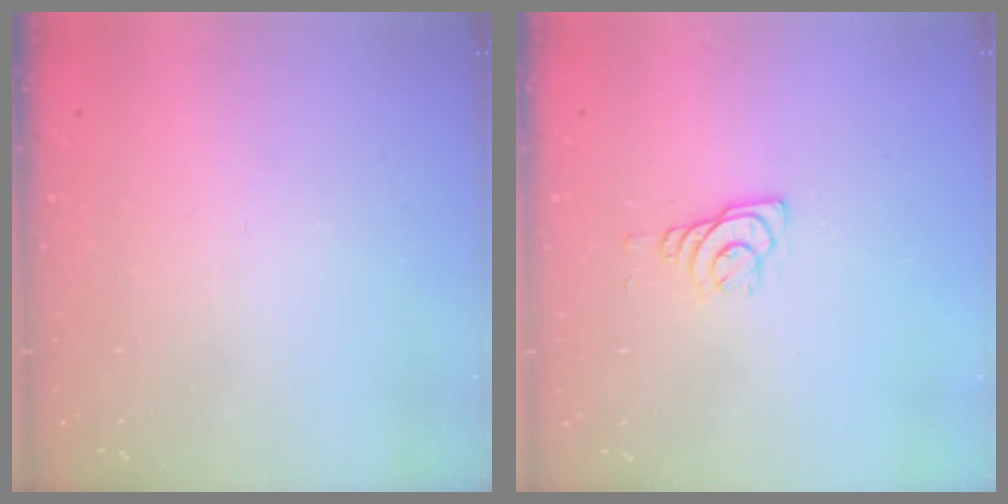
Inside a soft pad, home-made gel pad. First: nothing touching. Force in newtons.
{"total": 6.0, "press": 6.0, "slide": 0.5}